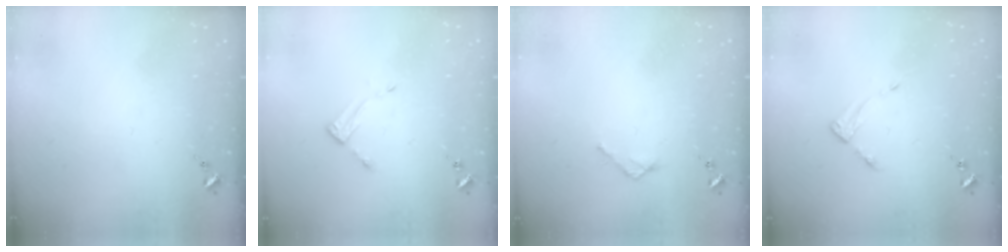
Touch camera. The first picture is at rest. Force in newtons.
{"total": 3.5, "press": 3.5, "slide": 0.3}
{"total": 2.7, "press": 2.7, "slide": 0.2}
{"total": 4.1, "press": 4.1, "slide": 0.4}